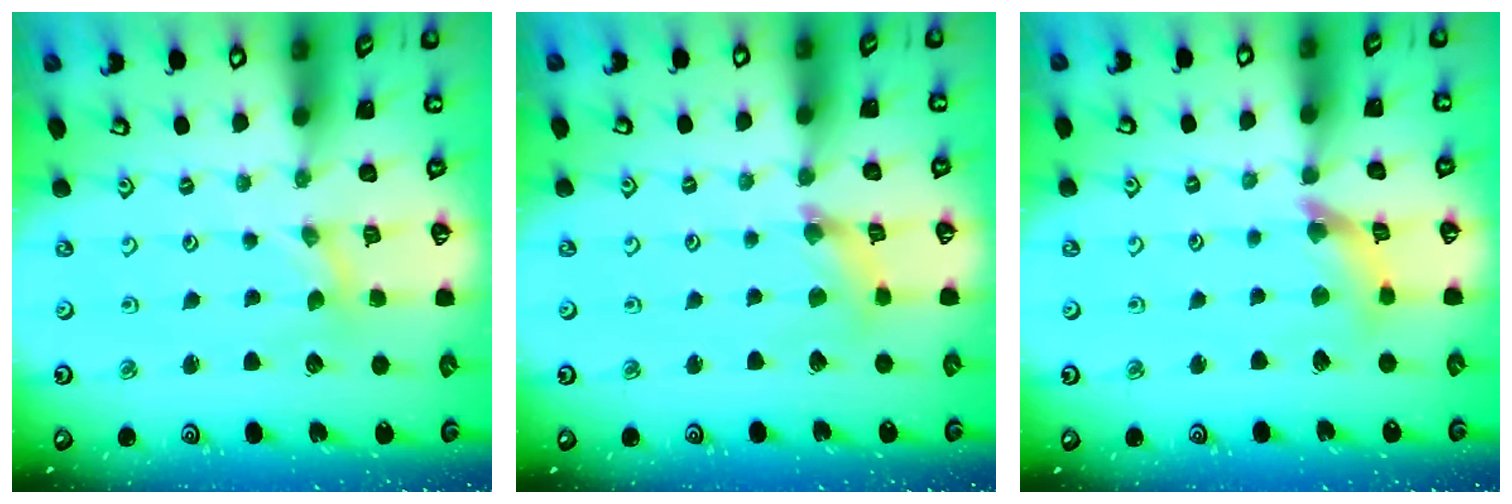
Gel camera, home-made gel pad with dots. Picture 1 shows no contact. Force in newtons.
{"total": 3.1, "press": 3.1, "slide": 0.4}
{"total": 7.3, "press": 7.3, "slide": 0.7}